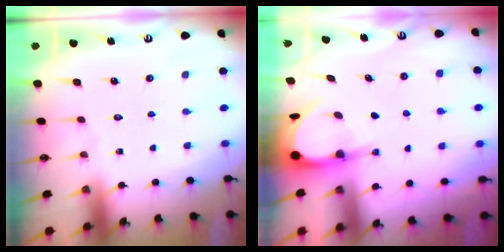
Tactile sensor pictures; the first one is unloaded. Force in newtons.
{"total": 4.7, "press": 4.7, "slide": 0.4}